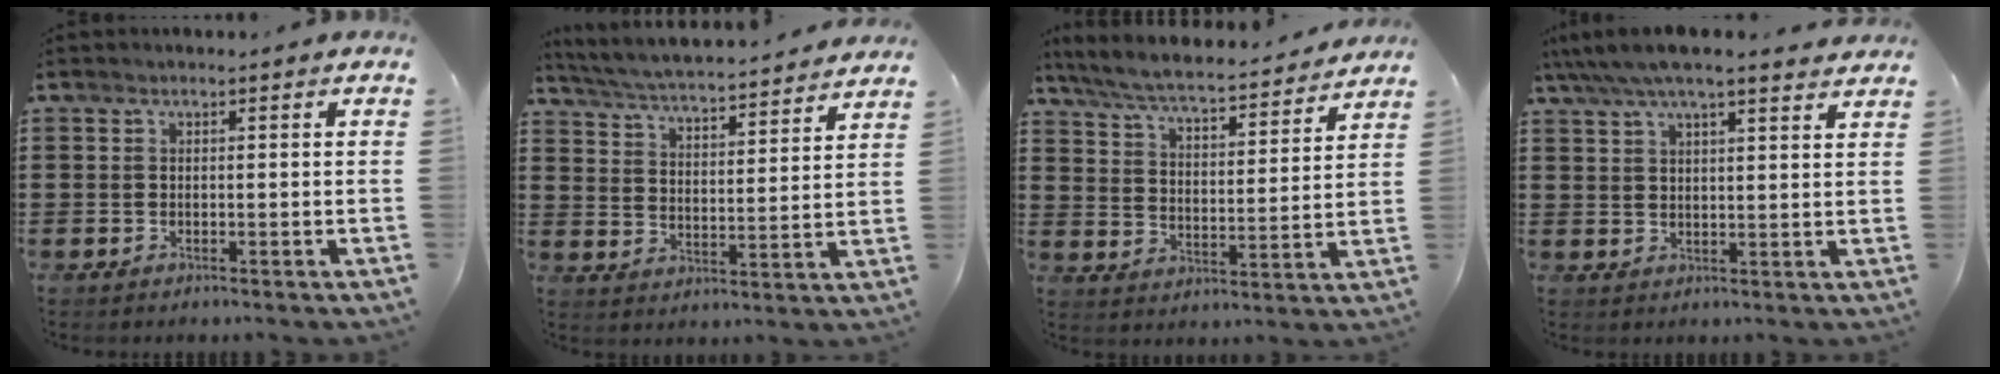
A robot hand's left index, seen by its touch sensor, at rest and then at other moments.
{"total": 4.5, "force": [4.4, -0.4, 1.0], "torque": [-0.042, -0.037, 0.069]}
{"total": 5.9, "force": [5.5, 0.2, 1.9], "torque": [-0.063, -0.040, 0.091]}
{"total": 5.0, "force": [4.3, 1.0, 2.4], "torque": [-0.059, -0.010, 0.076]}